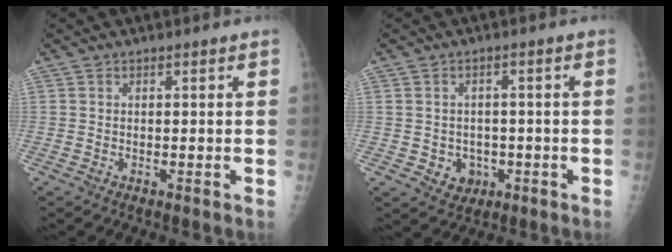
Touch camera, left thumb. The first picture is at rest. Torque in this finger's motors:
{"motor_torque": [-0.08, 0.06, -0.08, 0.01, 0.01]}